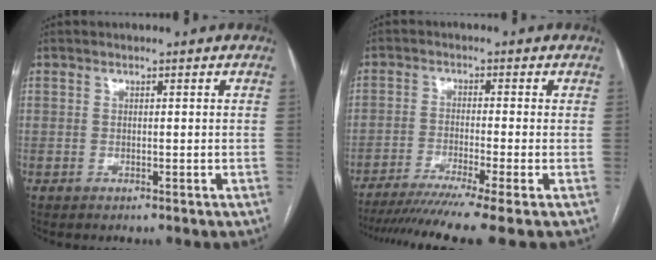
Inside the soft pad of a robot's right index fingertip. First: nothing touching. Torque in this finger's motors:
{"motor_torque": [1.02, -0.80, 0.62, 0.15]}